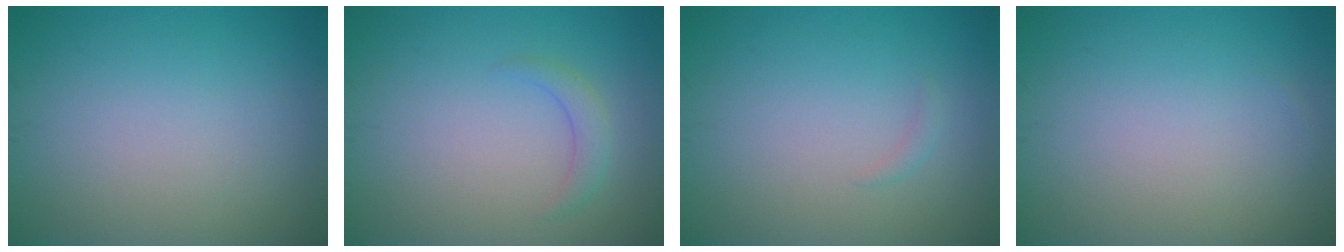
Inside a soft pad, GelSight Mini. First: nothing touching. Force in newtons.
{"total": 1.5, "press": 1.5, "slide": 0.1}
{"total": 0.6, "press": 0.6, "slide": 0.1}
{"total": 0.0}